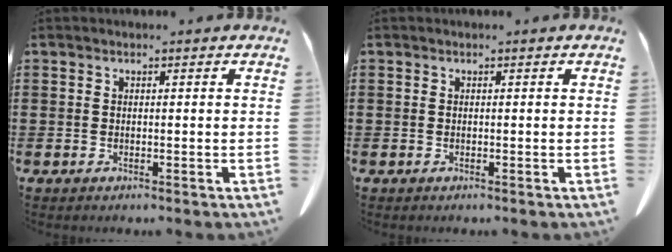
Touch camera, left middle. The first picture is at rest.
{"total": 0.0}